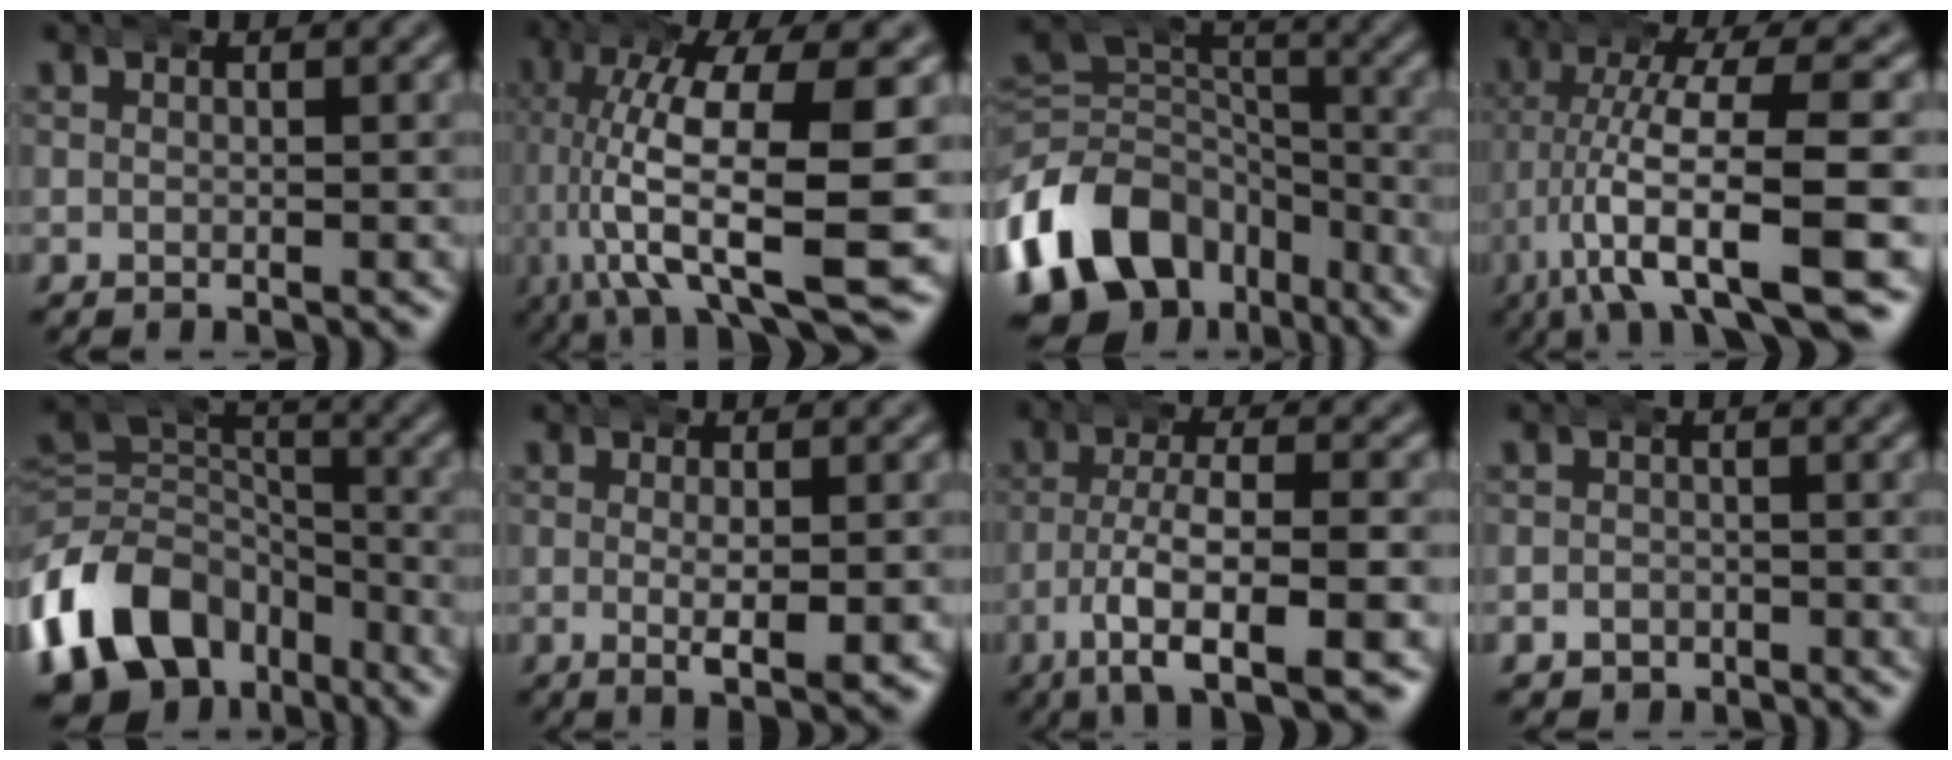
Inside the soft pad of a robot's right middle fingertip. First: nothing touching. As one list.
[{"total": 12.5, "force": [-3.1, 5.1, 10.9], "torque": [-0.195, -0.022, -0.036]}, {"total": 13.8, "force": [-4.2, 10.9, 7.3], "torque": [-0.147, -0.057, -0.060]}, {"total": 10.9, "force": [-4.2, 3.4, 9.4], "torque": [-0.176, -0.019, -0.054]}, {"total": 12.4, "force": [-4.2, 9.7, 6.4], "torque": [-0.129, -0.050, -0.062]}, {"total": 4.0, "force": [-0.8, 1.3, 3.7], "torque": [-0.059, -0.002, -0.013]}, {"total": 8.0, "force": [-4.3, 2.7, 6.2], "torque": [-0.118, -0.026, -0.057]}, {"total": 2.5, "force": [-1.5, 2.0, -0.1], "torque": [-0.002, -0.014, -0.022]}]